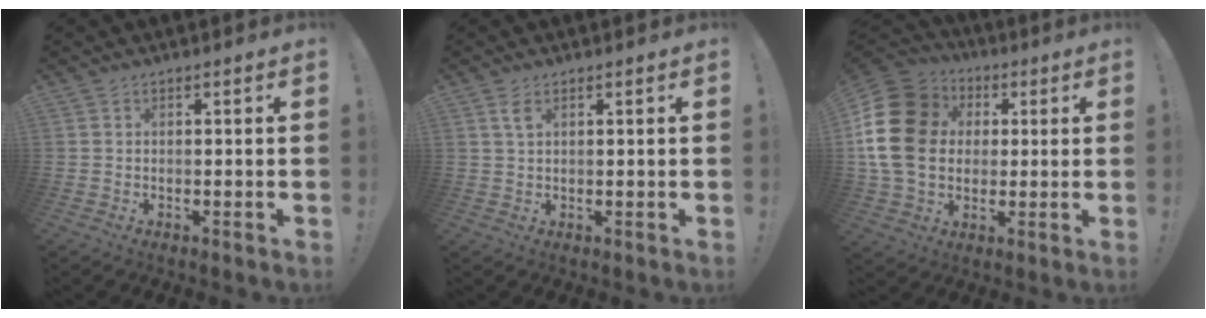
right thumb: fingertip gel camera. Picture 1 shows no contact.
{"total": 2.8, "force": [1.4, 1.1, 2.1], "torque": [-0.040, 0.000, 0.024]}
{"total": 20.0, "force": [2.2, 15.7, 12.2], "torque": [-0.234, 0.006, 0.048]}